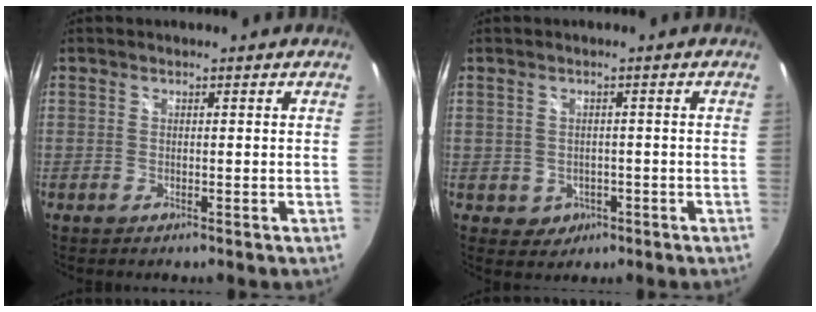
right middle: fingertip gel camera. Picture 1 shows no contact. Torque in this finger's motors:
{"motor_torque": [0.02, -0.20, 0.14, 0.02]}